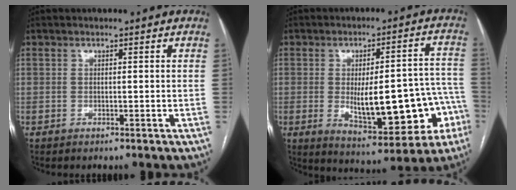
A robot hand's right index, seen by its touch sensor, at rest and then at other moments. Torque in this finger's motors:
{"motor_torque": [1.23, -0.65, 0.42, 0.19]}